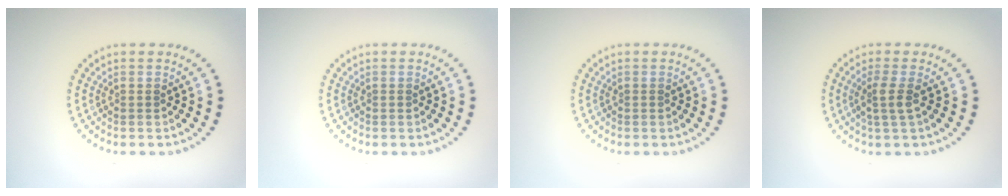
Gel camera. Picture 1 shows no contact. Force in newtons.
{"total": 0.0}
{"total": 0.0}
{"total": 1.9, "press": 1.4, "slide": 1.2}